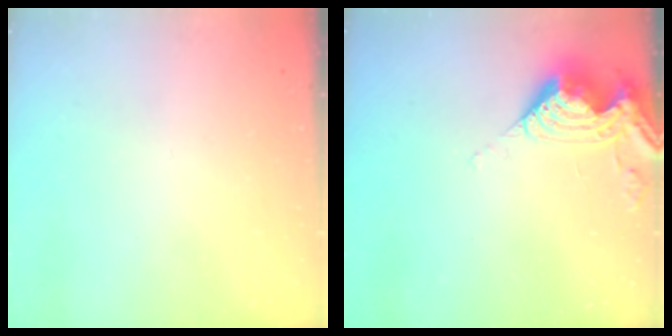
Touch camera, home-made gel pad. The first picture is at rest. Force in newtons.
{"total": 10.3, "press": 10.2, "slide": 1.2}